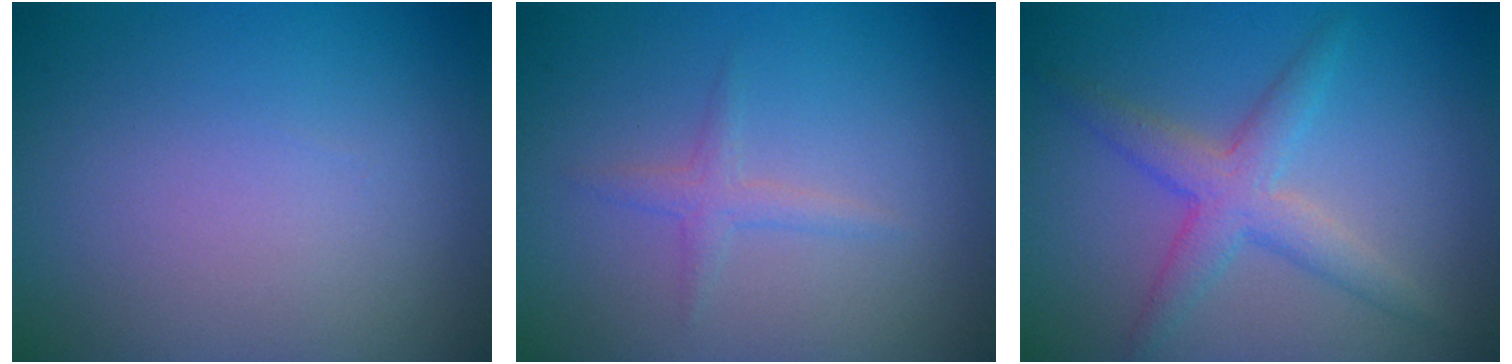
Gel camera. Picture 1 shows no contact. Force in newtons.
{"total": 1.3, "press": 1.3, "slide": 0.0}
{"total": 3.6, "press": 3.6, "slide": 0.1}